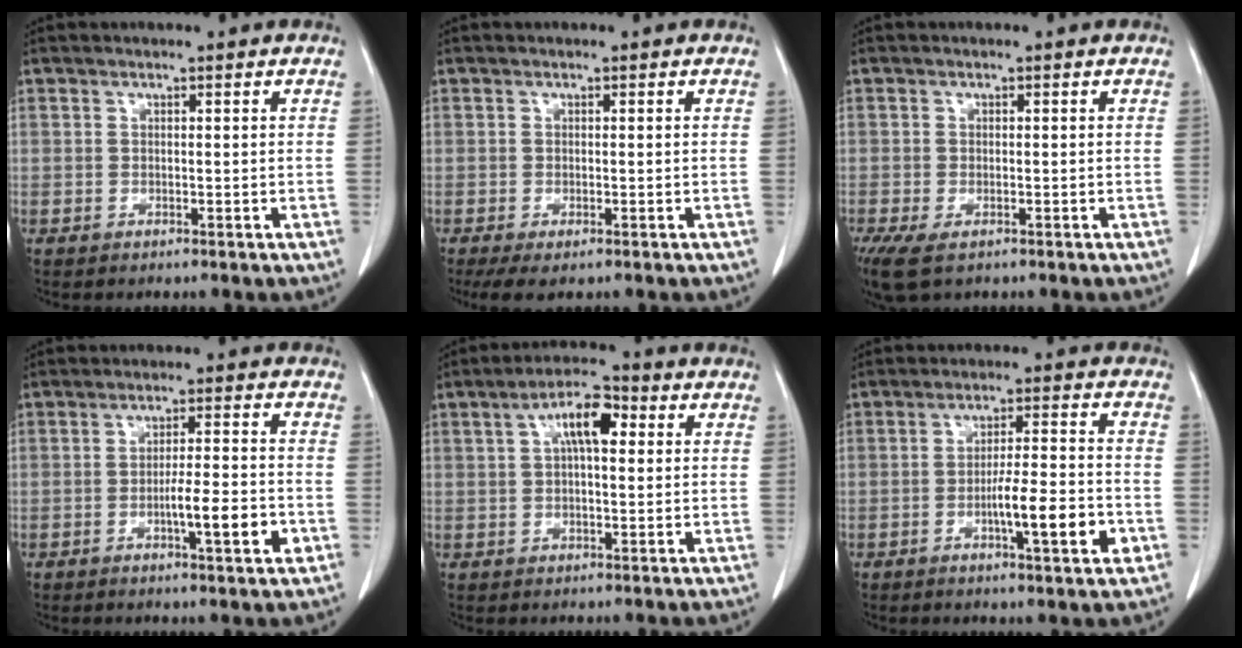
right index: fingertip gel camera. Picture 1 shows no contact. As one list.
[{"total": 4.9, "force": [-2.5, 2.0, 3.7], "torque": [-0.076, -0.011, -0.042]}, {"total": 7.7, "force": [-4.3, 3.9, 5.1], "torque": [-0.122, -0.017, -0.071]}, {"total": 7.6, "force": [-2.5, 1.1, 7.1], "torque": [-0.112, 0.002, -0.037]}, {"total": 7.7, "force": [2.0, 3.0, 6.8], "torque": [-0.128, 0.026, 0.032]}, {"total": 9.8, "force": [-3.2, 1.3, 9.1], "torque": [-0.144, 0.004, -0.049]}]